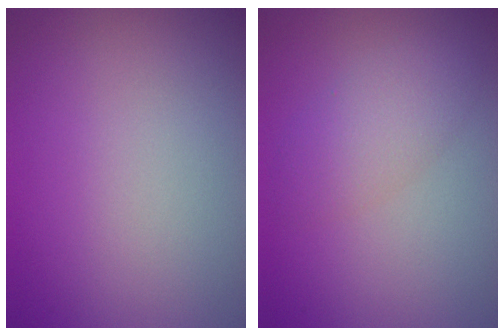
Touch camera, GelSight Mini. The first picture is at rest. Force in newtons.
{"total": 3.0, "press": 3.0, "slide": 0.1}